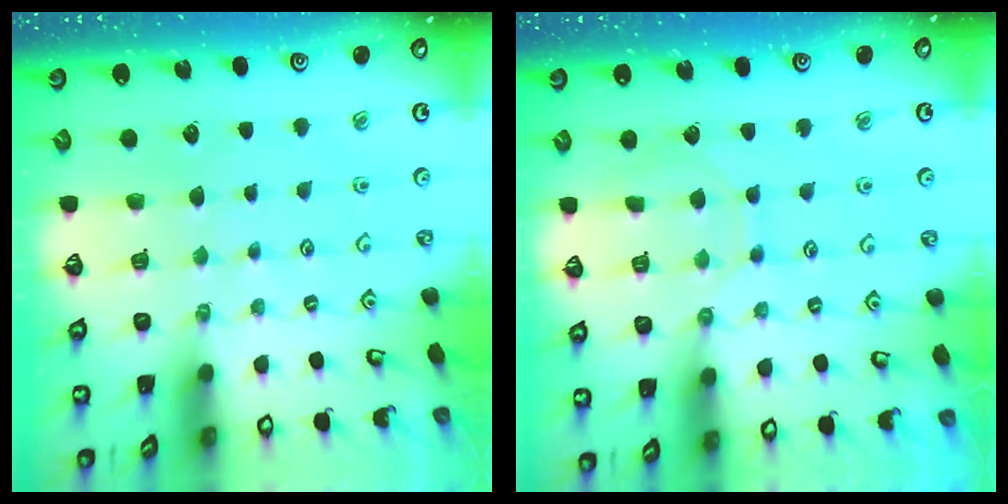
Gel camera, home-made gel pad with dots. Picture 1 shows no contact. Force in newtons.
{"total": 6.9, "press": 6.9, "slide": 0.7}